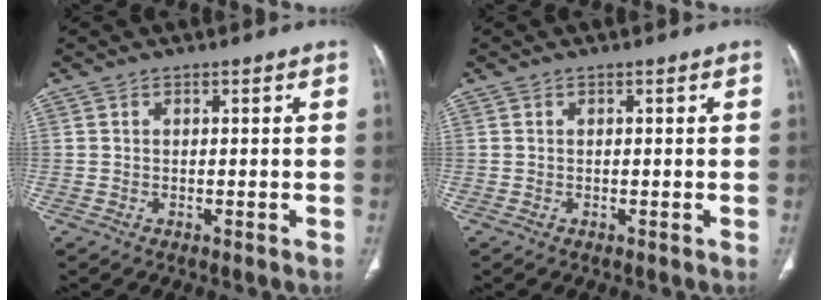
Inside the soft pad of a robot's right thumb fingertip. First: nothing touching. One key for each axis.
{"total": 0.0}